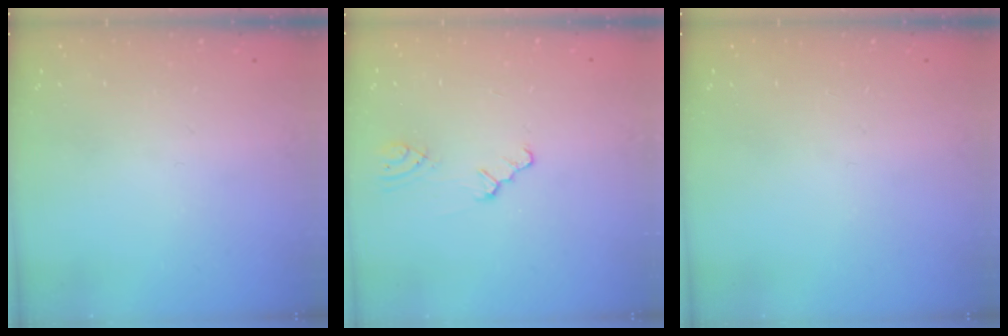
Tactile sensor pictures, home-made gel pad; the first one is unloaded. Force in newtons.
{"total": 1.0, "press": 1.0, "slide": 0.2}
{"total": 0.0}